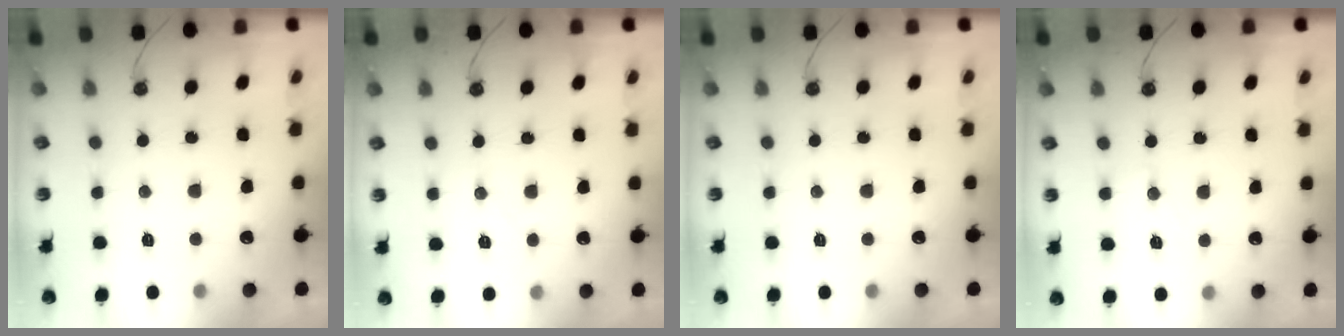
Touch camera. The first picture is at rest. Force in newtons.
{"total": 4.4, "press": 4.3, "slide": 0.7}
{"total": 0.0}
{"total": 4.3, "press": 4.3, "slide": 0.6}